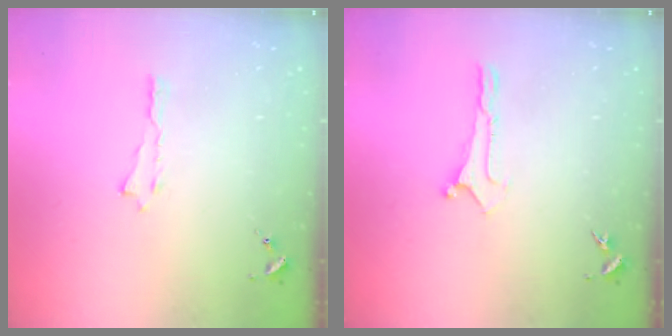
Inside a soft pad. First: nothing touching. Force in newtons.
{"total": 0.0}